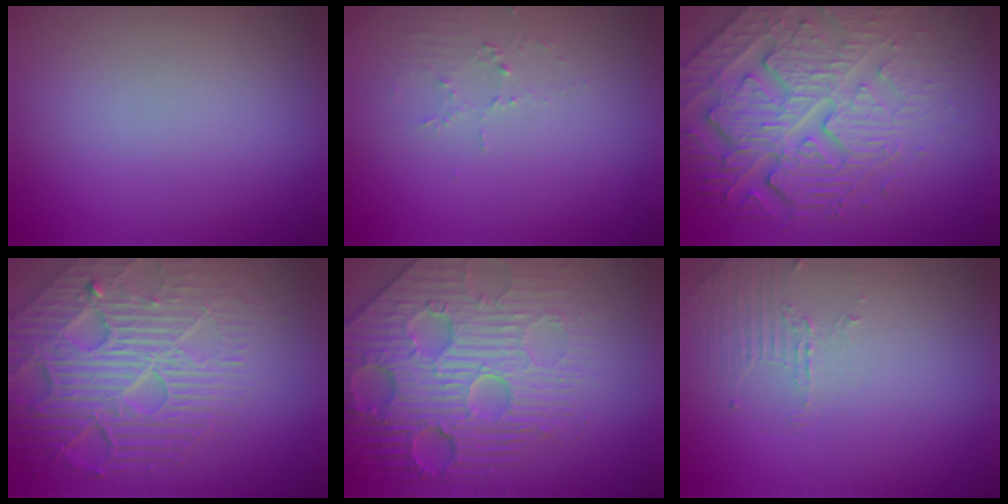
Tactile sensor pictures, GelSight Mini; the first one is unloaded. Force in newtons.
{"total": 1.5, "press": 1.5, "slide": 0.2}
{"total": 6.6, "press": 5.4, "slide": 3.9}
{"total": 8.4, "press": 5.7, "slide": 6.2}
{"total": 8.0, "press": 6.1, "slide": 5.2}
{"total": 1.2, "press": 0.4, "slide": 1.1}